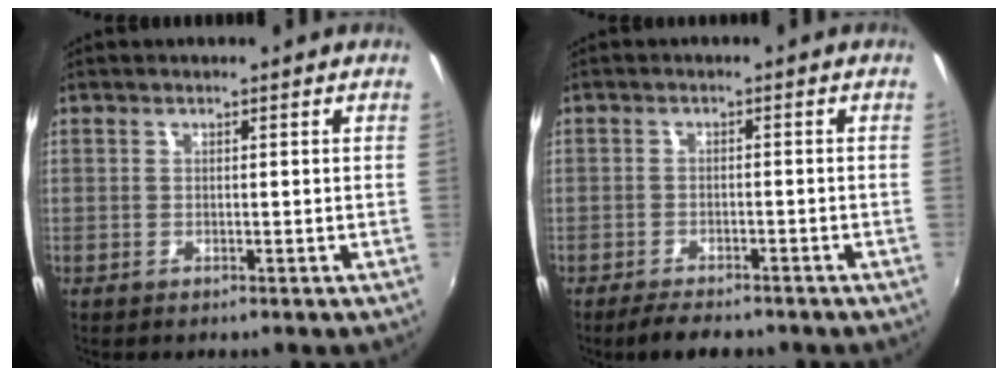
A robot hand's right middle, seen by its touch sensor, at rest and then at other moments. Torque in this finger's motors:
{"motor_torque": [1.19, -0.95, 0.19, 0.09]}